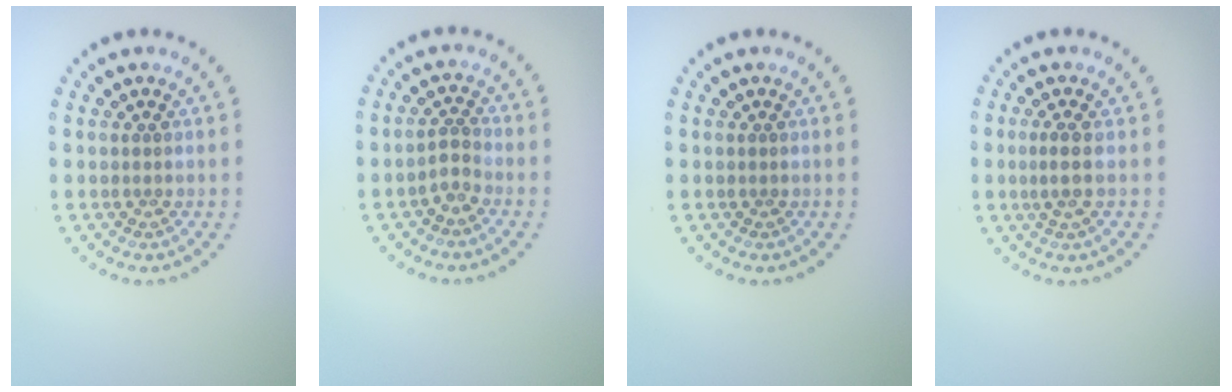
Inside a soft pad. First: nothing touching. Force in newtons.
{"total": 1.6, "press": 1.2, "slide": 1.1}
{"total": 0.0}
{"total": 1.7, "press": 1.3, "slide": 1.2}